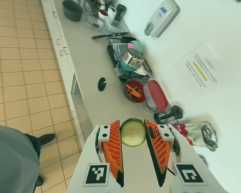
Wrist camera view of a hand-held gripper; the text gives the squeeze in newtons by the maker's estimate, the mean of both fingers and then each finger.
{"total": 7.9, "left": 8.0, "right": 7.8}